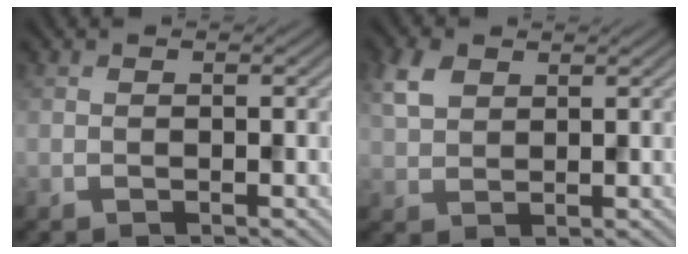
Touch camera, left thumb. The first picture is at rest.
{"total": 3.9, "force": [1.9, 2.5, 2.3], "torque": [-0.061, 0.007, 0.039]}